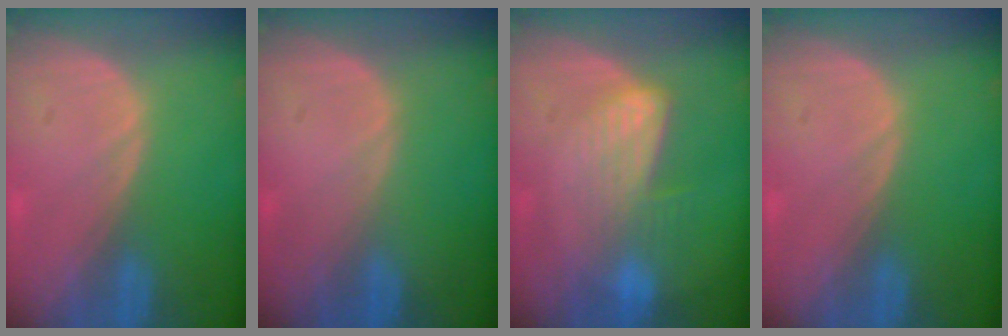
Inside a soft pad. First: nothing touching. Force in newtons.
{"total": 0.0}
{"total": 7.0, "press": 5.8, "slide": 3.8}
{"total": 0.0}